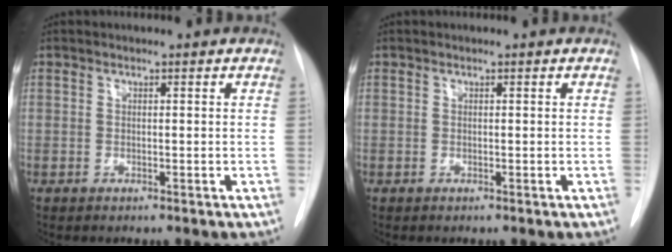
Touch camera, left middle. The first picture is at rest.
{"total": 0.0}